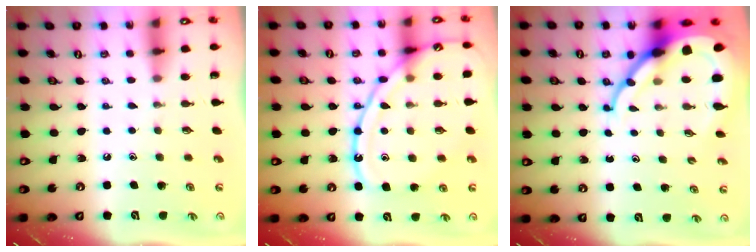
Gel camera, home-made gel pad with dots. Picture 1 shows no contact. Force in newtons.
{"total": 13.7, "press": 13.7, "slide": 1.1}
{"total": 13.1, "press": 13.0, "slide": 1.3}